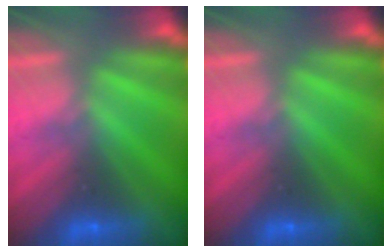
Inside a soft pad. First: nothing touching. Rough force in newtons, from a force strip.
{"total": 0.0}